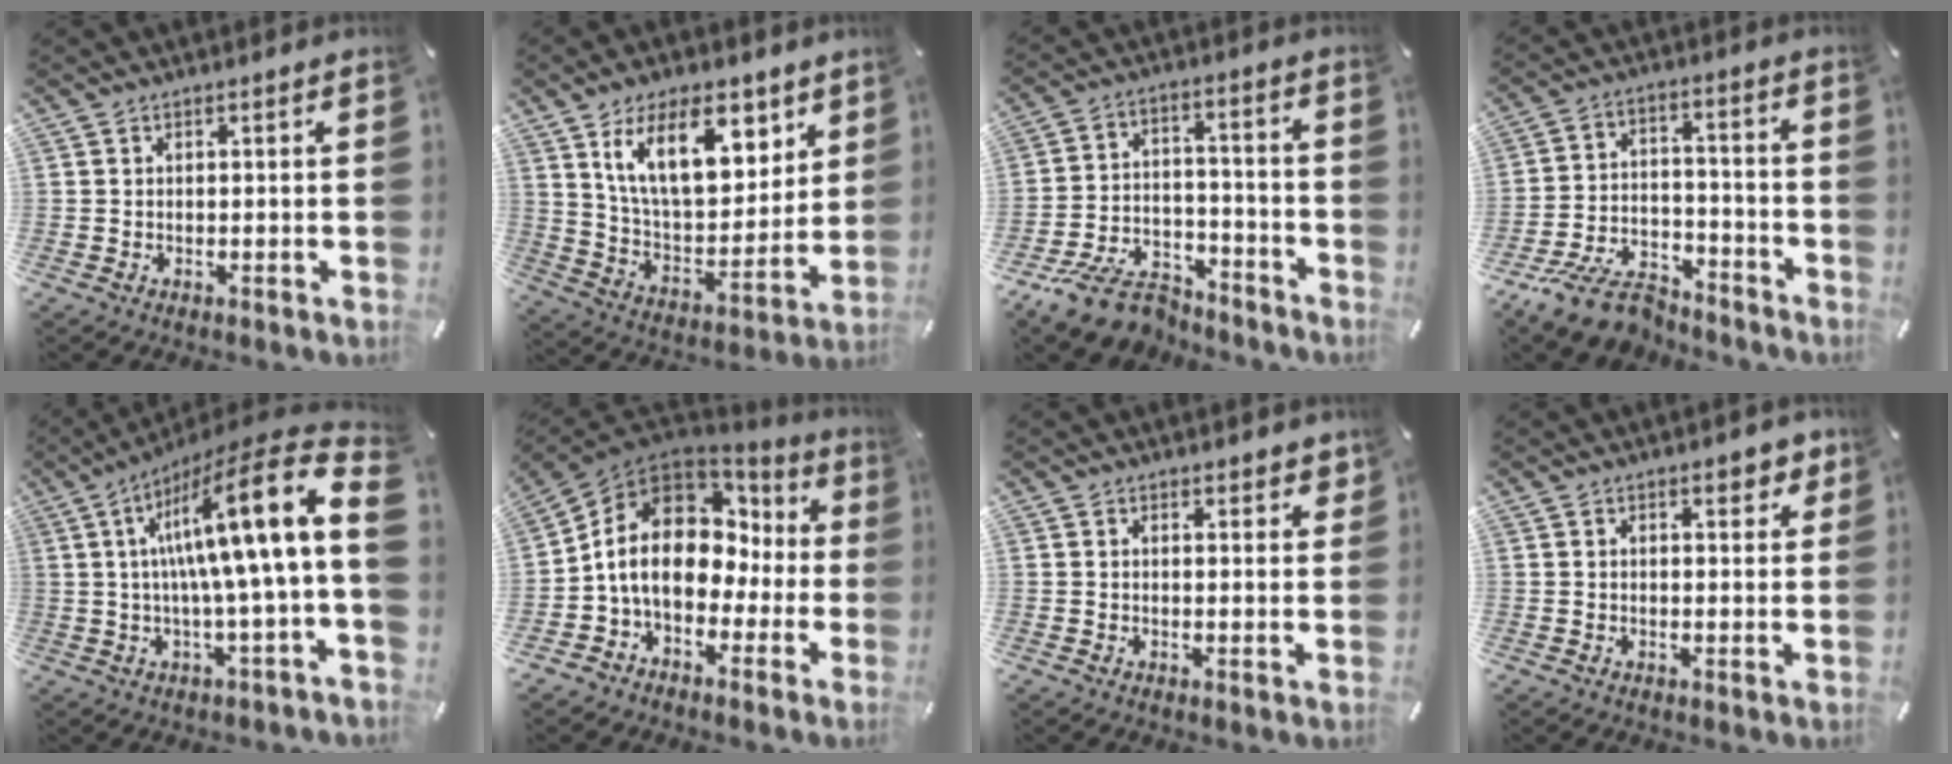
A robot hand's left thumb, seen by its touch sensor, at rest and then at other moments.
{"total": 18.5, "force": [10.2, 10.0, 11.9], "torque": [-0.196, -0.035, 0.178]}
{"total": 12.9, "force": [-9.3, 6.7, 5.9], "torque": [-0.103, 0.059, -0.164]}
{"total": 12.5, "force": [-9.5, 5.7, 5.7], "torque": [-0.099, 0.054, -0.172]}
{"total": 22.7, "force": [5.1, 3.5, 21.8], "torque": [-0.364, -0.049, 0.066]}
{"total": 13.8, "force": [0.2, 10.7, 8.6], "torque": [-0.175, -0.001, -0.002]}
{"total": 2.0, "force": [1.7, 1.0, 0.5], "torque": [0.002, -0.009, 0.028]}
{"total": 3.2, "force": [1.9, 1.6, 1.9], "torque": [-0.017, -0.004, 0.028]}